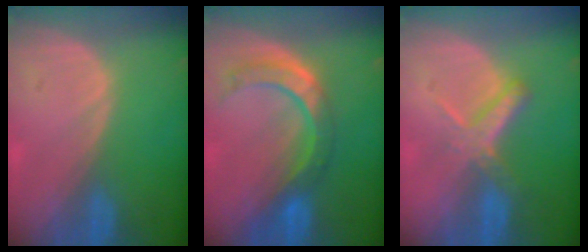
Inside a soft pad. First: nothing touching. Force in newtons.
{"total": 8.3, "press": 7.2, "slide": 4.2}
{"total": 5.5, "press": 4.9, "slide": 2.5}